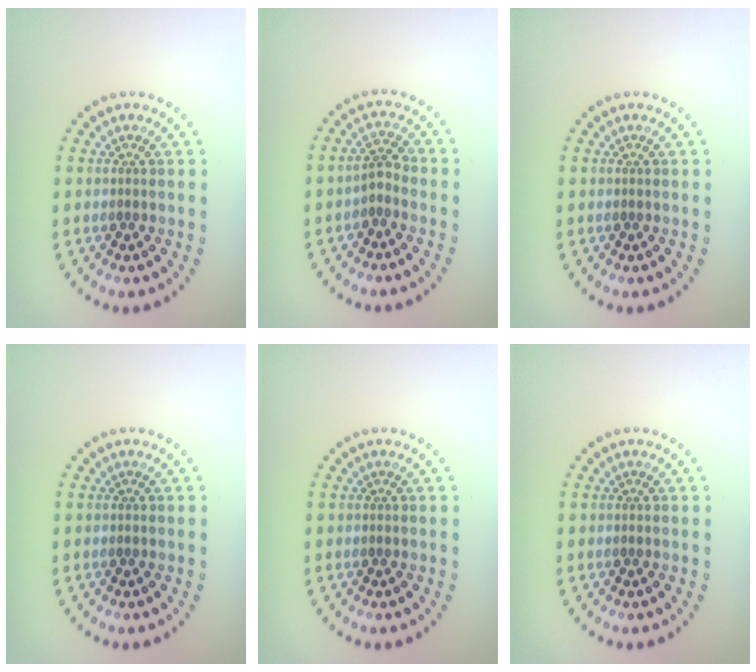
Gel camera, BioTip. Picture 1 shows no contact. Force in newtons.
{"total": 1.7, "press": 1.4, "slide": 1.0}
{"total": 0.0}
{"total": 0.0}
{"total": 0.0}
{"total": 0.0}